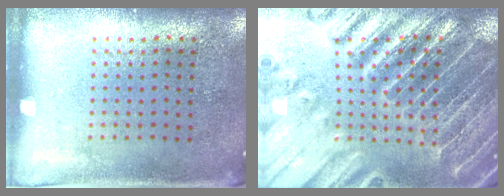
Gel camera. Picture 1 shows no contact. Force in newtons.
{"total": 4.4, "press": 4.0, "slide": 1.7}